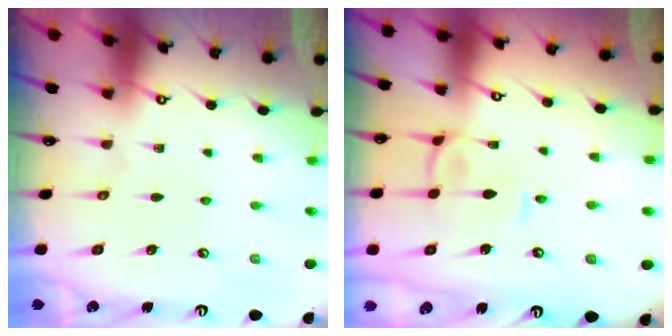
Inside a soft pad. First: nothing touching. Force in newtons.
{"total": 0.9, "press": 0.6, "slide": 0.7}